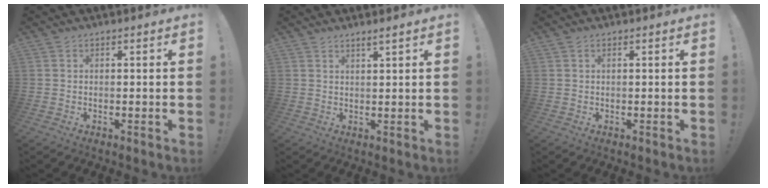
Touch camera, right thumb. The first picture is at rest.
{"total": 2.4, "force": [2.0, 0.0, 1.3], "torque": [-0.020, -0.014, 0.034]}
{"total": 0.6, "force": [0.3, 0.2, 0.4], "torque": [-0.016, 0.005, 0.008]}